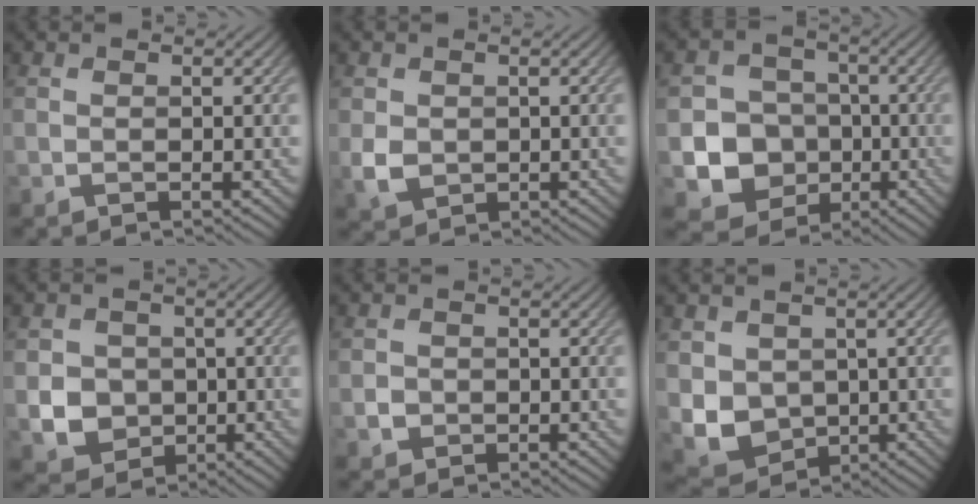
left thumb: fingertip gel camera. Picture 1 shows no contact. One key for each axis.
{"total": 3.0, "fx": 0.0, "fy": 2.6, "fz": 1.5, "tx": -0.039, "ty": -0.007, "tz": 0.003}
{"total": 8.3, "fx": -2.1, "fy": 7.4, "fz": 3.3, "tx": -0.072, "ty": -0.018, "tz": -0.060}
{"total": 5.6, "fx": -0.6, "fy": 5.2, "fz": 2.1, "tx": -0.053, "ty": -0.010, "tz": -0.026}
{"total": 1.6, "fx": -0.5, "fy": 1.4, "fz": 0.4, "tx": -0.002, "ty": -0.004, "tz": -0.012}
{"total": 6.7, "fx": 0.4, "fy": 5.9, "fz": 3.3, "tx": -0.104, "ty": -0.026, "tz": 0.009}